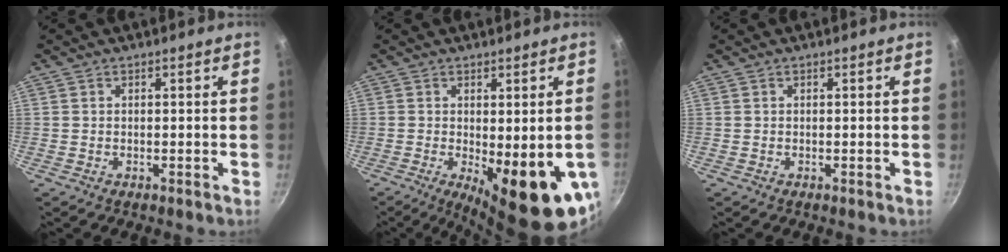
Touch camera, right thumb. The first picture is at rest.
{"total": 14.3, "force": [-3.2, 4.5, 13.2], "torque": [-0.153, -0.021, -0.028]}
{"total": 0.0}